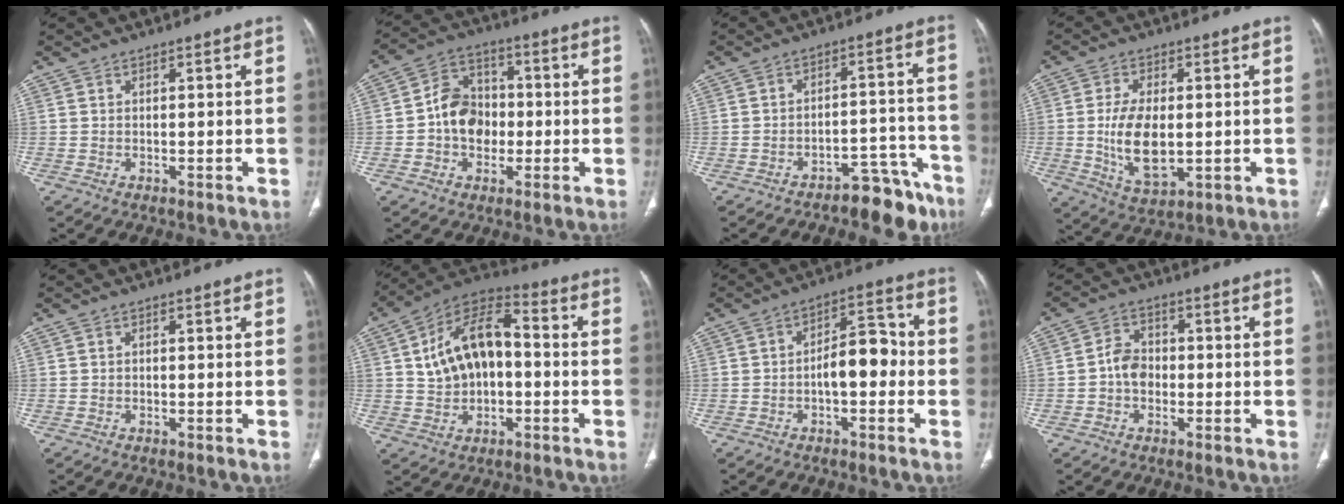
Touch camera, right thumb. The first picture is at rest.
{"total": 10.0, "force": [-1.0, 8.1, 5.8], "torque": [-0.068, 0.029, -0.026]}
{"total": 9.6, "force": [-7.8, 4.3, 3.6], "torque": [-0.011, 0.090, -0.112]}
{"total": 11.1, "force": [-0.6, 5.9, 9.4], "torque": [-0.171, -0.013, 0.001]}
{"total": 0.0}
{"total": 15.2, "force": [1.0, 9.4, 11.9], "torque": [-0.187, 0.035, 0.009]}
{"total": 8.1, "force": [-1.3, 4.1, 6.9], "torque": [-0.088, 0.035, -0.027]}
{"total": 5.0, "force": [-0.9, 3.9, 2.9], "torque": [-0.036, 0.016, -0.025]}